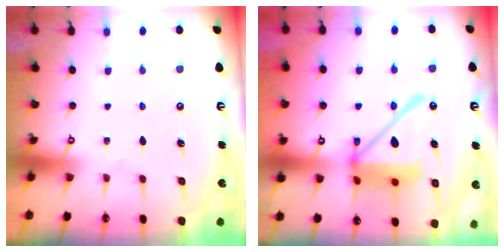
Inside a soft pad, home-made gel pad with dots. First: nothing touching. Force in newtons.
{"total": 17.5, "press": 17.4, "slide": 2.1}